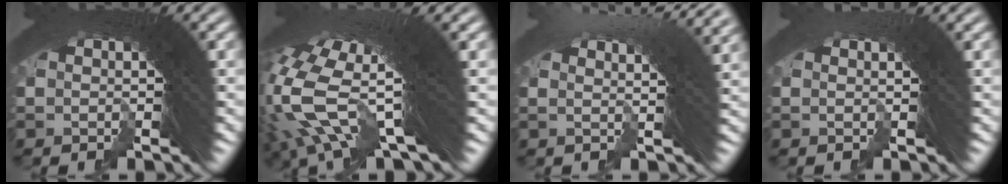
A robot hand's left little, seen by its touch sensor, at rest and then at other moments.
{"total": 10.9, "force": [2.3, 4.8, 9.5], "torque": [-0.174, 0.005, 0.034]}
{"total": 5.8, "force": [4.0, 0.5, 4.2], "torque": [-0.033, 0.031, 0.045]}
{"total": 1.2, "force": [0.9, -0.7, 0.4], "torque": [0.001, 0.009, 0.012]}